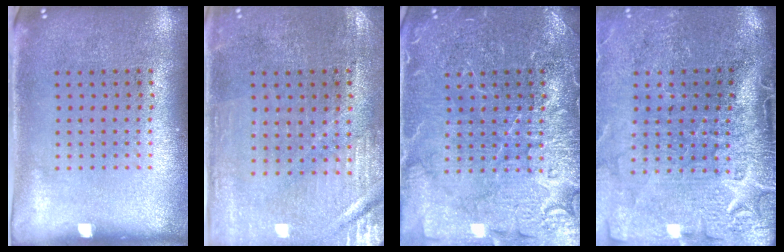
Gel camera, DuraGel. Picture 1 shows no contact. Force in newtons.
{"total": 0.6, "press": 0.5, "slide": 0.3}
{"total": 6.5, "press": 6.4, "slide": 1.0}
{"total": 4.4, "press": 3.7, "slide": 2.5}